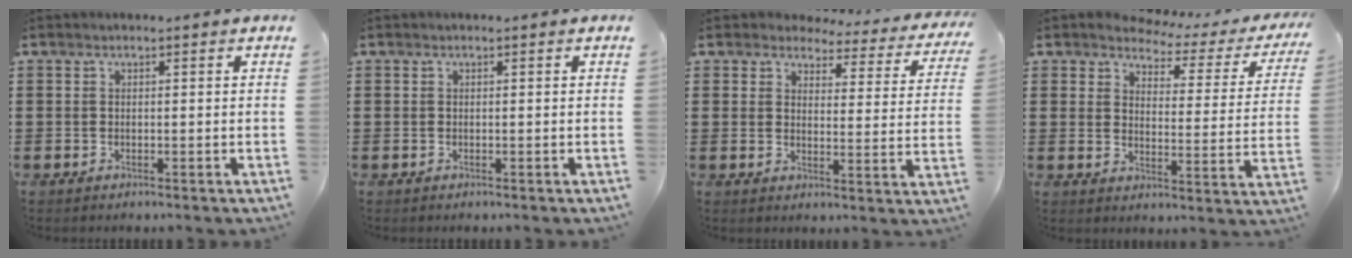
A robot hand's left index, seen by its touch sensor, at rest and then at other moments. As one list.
[{"total": 0.0}, {"total": 3.9, "force": [3.6, 1.1, 1.0], "torque": [-0.041, -0.018, 0.059]}, {"total": 3.3, "force": [3.2, 0.7, 0.3], "torque": [-0.032, -0.023, 0.051]}]